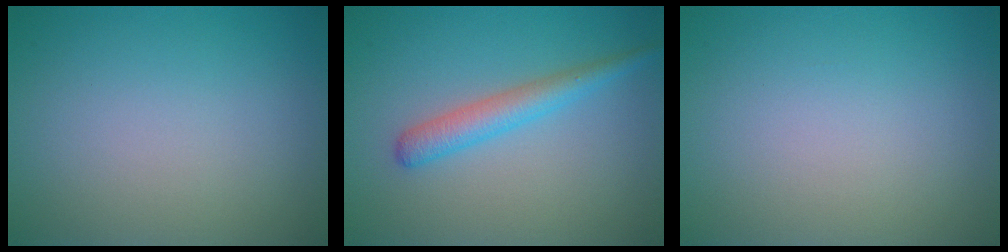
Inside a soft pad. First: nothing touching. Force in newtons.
{"total": 2.8, "press": 2.8, "slide": 0.0}
{"total": 0.0}